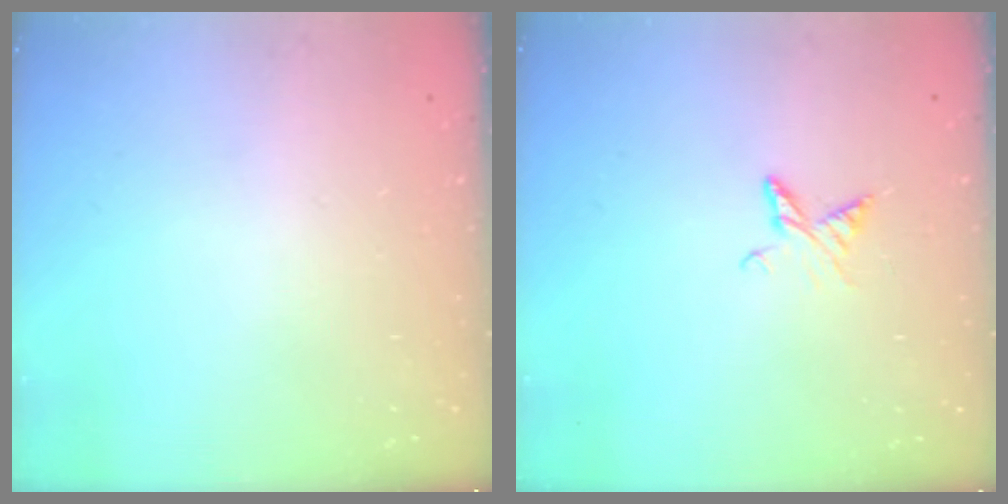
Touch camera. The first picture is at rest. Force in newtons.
{"total": 5.7, "press": 5.6, "slide": 0.7}